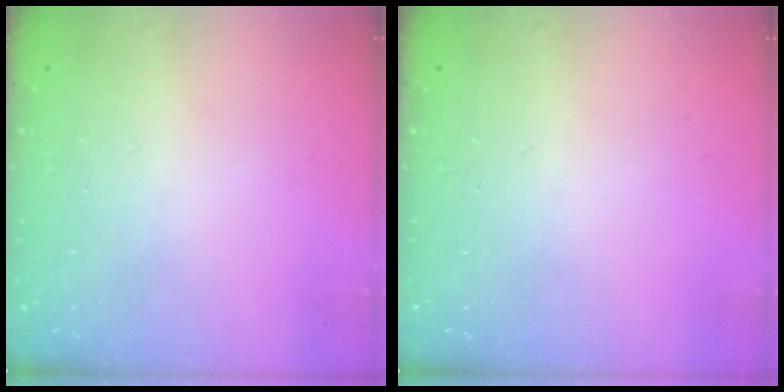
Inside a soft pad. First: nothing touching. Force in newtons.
{"total": 0.0}